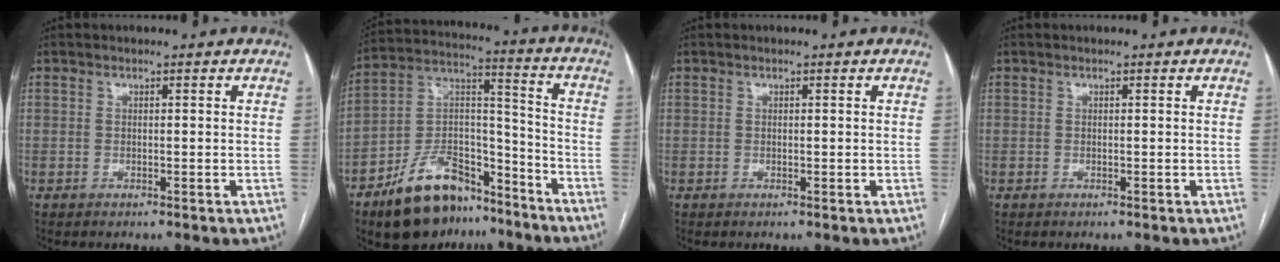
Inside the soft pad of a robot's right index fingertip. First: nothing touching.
{"total": 16.5, "force": [-11.6, 7.7, 8.8], "torque": [-0.154, 0.033, -0.195]}
{"total": 0.0}
{"total": 0.0}